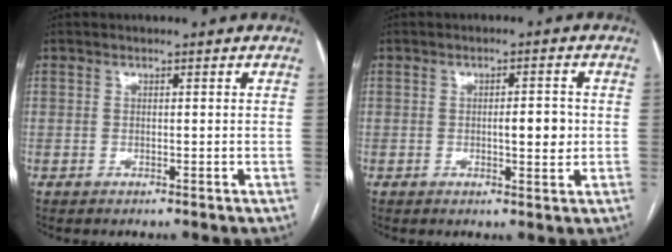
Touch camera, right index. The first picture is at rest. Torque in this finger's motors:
{"motor_torque": [0.74, -0.18, 0.37, 0.07]}